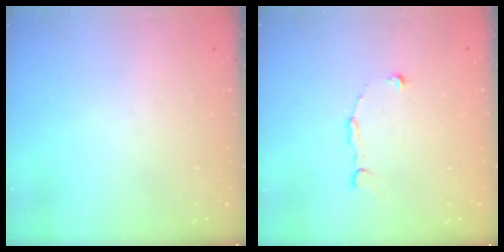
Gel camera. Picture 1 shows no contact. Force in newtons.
{"total": 2.8, "press": 2.8, "slide": 0.2}